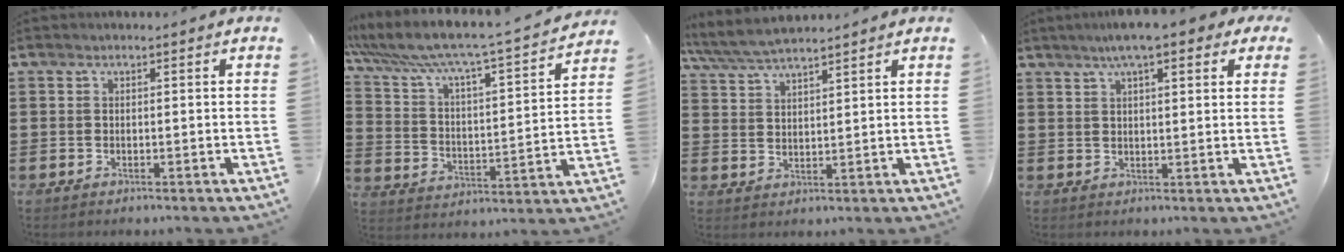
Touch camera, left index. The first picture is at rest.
{"total": 6.1, "force": [5.5, 0.1, 2.6], "torque": [-0.081, -0.054, 0.083]}
{"total": 4.9, "force": [4.5, 0.8, 1.7], "torque": [-0.049, -0.014, 0.083]}
{"total": 6.0, "force": [4.0, 1.0, 4.4], "torque": [-0.088, 0.004, 0.067]}